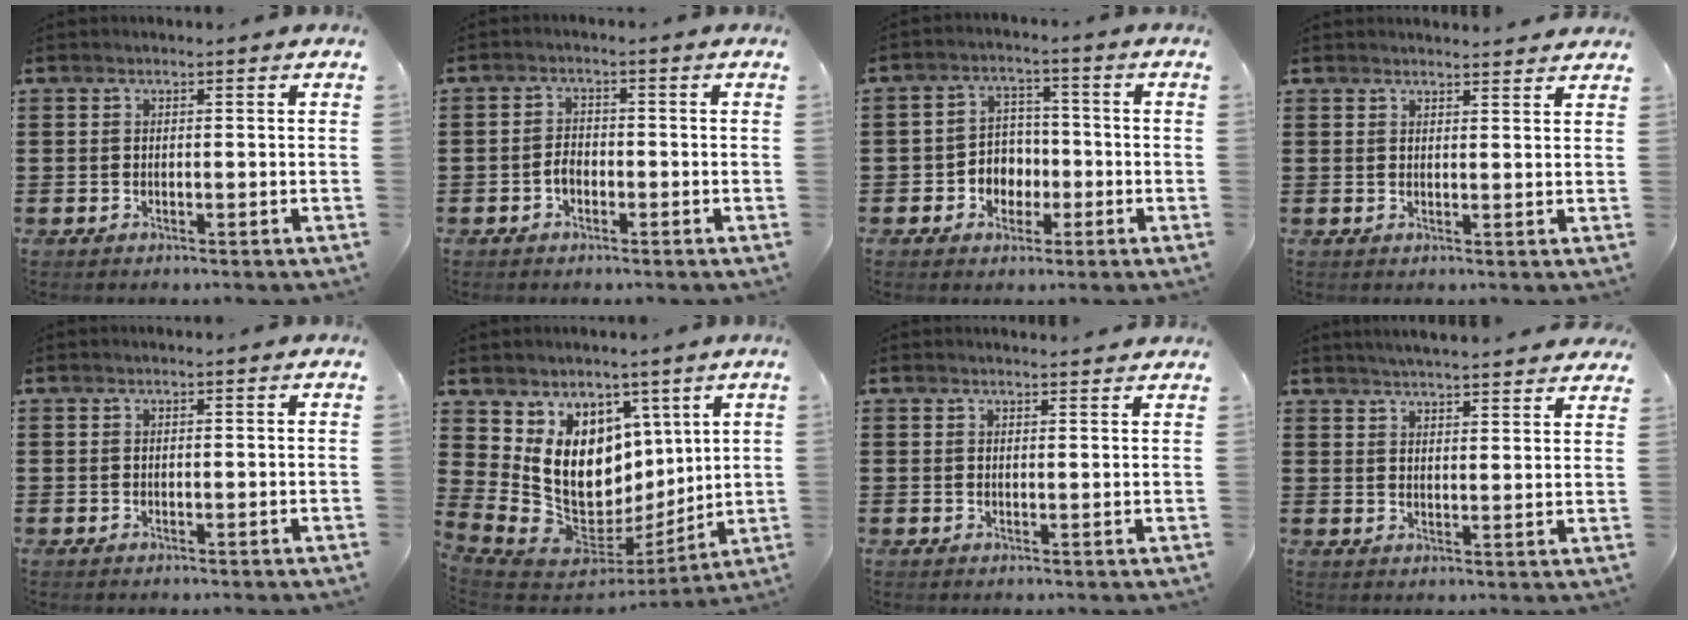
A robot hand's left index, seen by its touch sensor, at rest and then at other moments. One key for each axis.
{"total": 2.2, "fx": -1.0, "fy": 1.3, "fz": 1.4, "tx": -0.037, "ty": 0.001, "tz": -0.023}
{"total": 4.6, "fx": -1.8, "fy": 3.9, "fz": 1.4, "tx": -0.038, "ty": 0.013, "tz": -0.038}
{"total": 1.9, "fx": 1.9, "fy": 0.0, "fz": 0.1, "tx": -0.007, "ty": 0.000, "tz": 0.037}
{"total": 0.0}
{"total": 12.9, "fx": 2.7, "fy": 10.5, "fz": 7.0, "tx": -0.168, "ty": -0.038, "tz": 0.064}
{"total": 1.6, "fx": 1.6, "fy": 0.0, "fz": 0.2, "tx": -0.006, "ty": 0.000, "tz": 0.031}
{"total": 4.1, "fx": 4.1, "fy": -0.4, "fz": 0.4, "tx": -0.021, "ty": -0.019, "tz": 0.073}